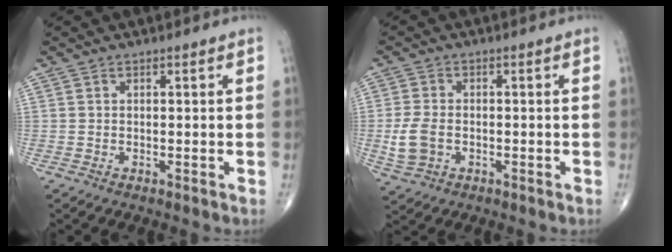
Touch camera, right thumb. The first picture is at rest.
{"total": 5.8, "force": [-1.2, 4.0, 4.1], "torque": [-0.089, 0.006, -0.020]}